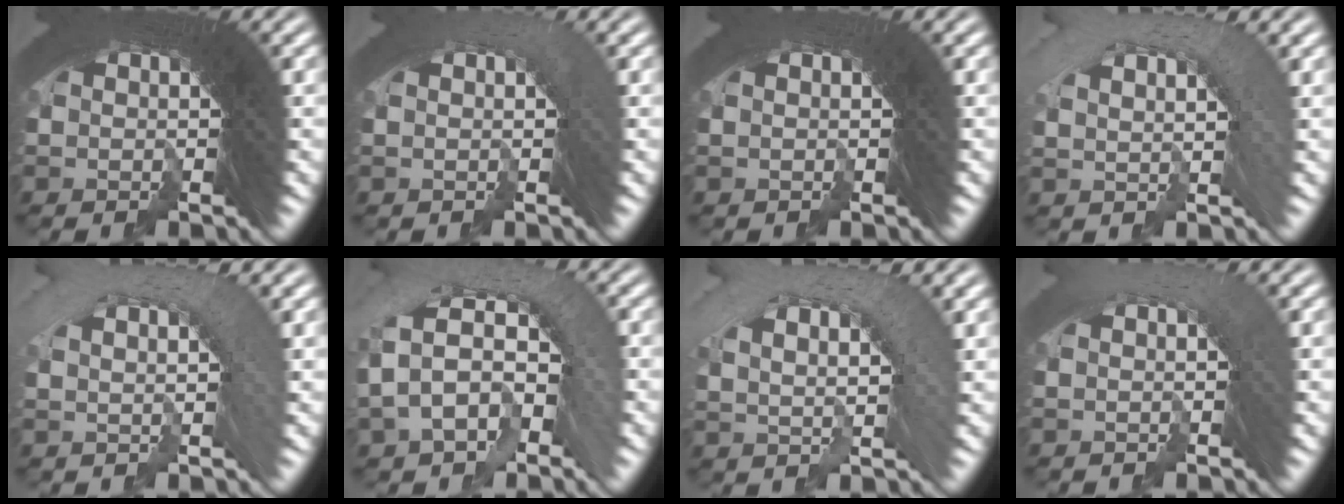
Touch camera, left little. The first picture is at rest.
{"total": 2.1, "force": [-1.6, -0.5, -1.3], "torque": [0.018, -0.006, -0.020]}
{"total": 1.3, "force": [-0.6, -0.5, -1.0], "torque": [0.009, -0.006, -0.007]}
{"total": 2.8, "force": [-1.8, 2.2, 0.2], "torque": [-0.009, 0.001, -0.031]}
{"total": 2.6, "force": [-1.9, 1.8, 0.0], "torque": [-0.005, 0.002, -0.032]}
{"total": 5.7, "force": [-3.3, 4.6, 0.5], "torque": [-0.027, 0.003, -0.066]}
{"total": 5.1, "force": [-1.7, 4.4, 2.1], "torque": [-0.029, 0.013, -0.040]}
{"total": 2.9, "force": [-2.4, 0.1, -1.7], "torque": [0.029, 0.002, -0.038]}